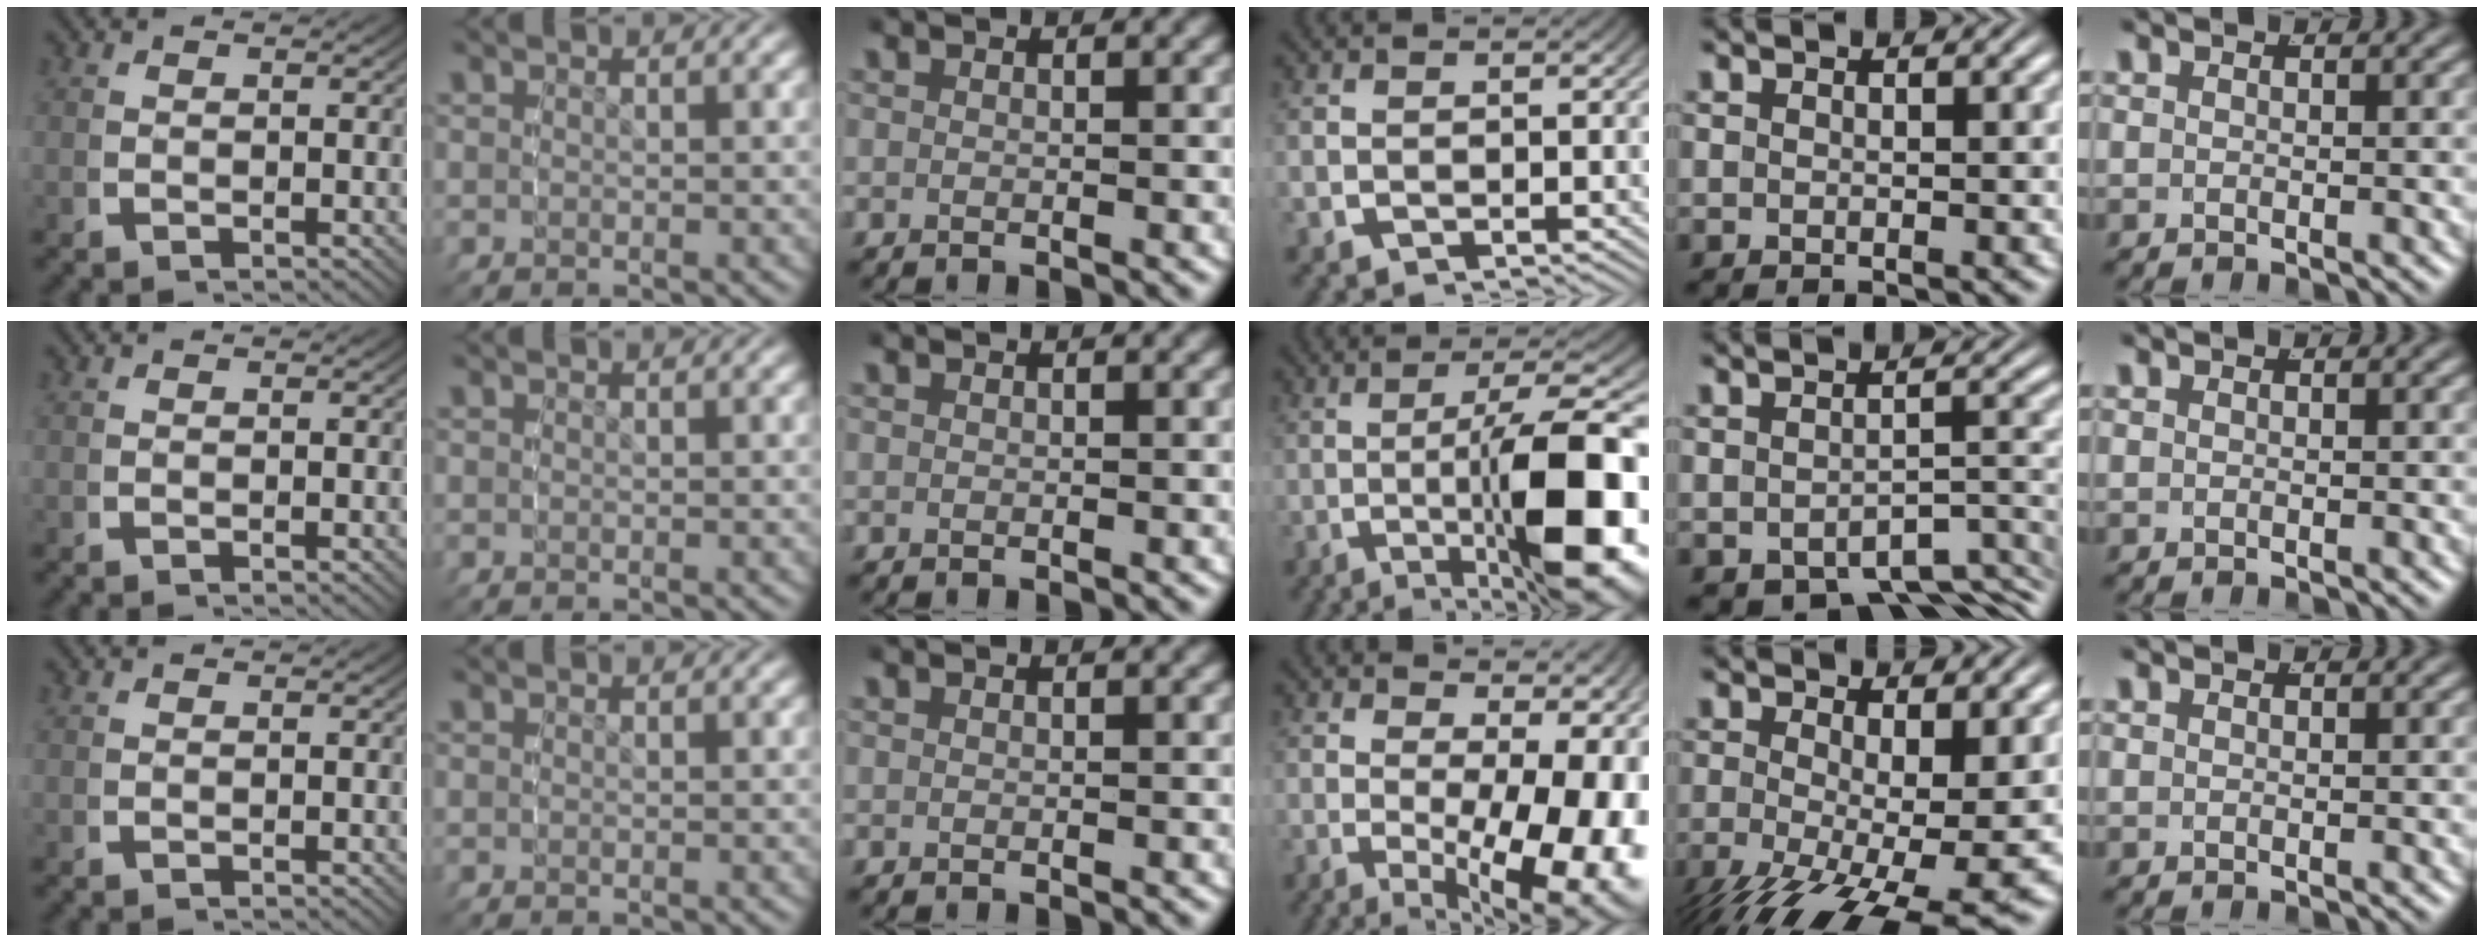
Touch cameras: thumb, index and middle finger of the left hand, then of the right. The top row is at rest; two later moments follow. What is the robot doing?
{"motion": "lift_and_place", "object": "toy banana"}